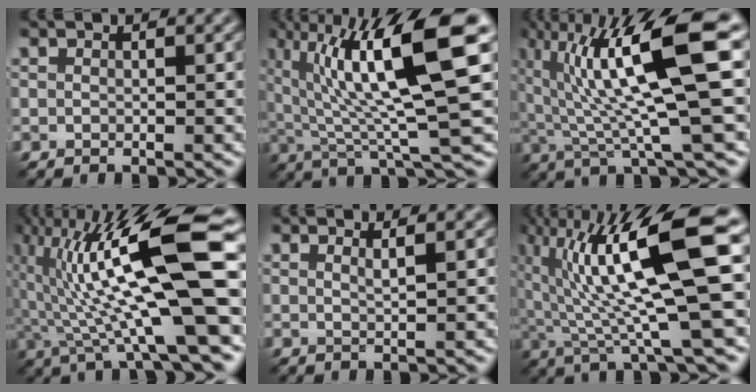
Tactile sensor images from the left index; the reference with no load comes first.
{"total": 13.1, "force": [4.5, 2.7, 12.0], "torque": [-0.187, 0.009, 0.078]}
{"total": 12.5, "force": [3.5, 2.5, 11.8], "torque": [-0.190, 0.005, 0.066]}
{"total": 15.8, "force": [2.5, 3.3, 15.3], "torque": [-0.260, 0.014, 0.045]}
{"total": 1.3, "force": [0.7, 0.4, 1.1], "torque": [-0.005, 0.002, 0.007]}
{"total": 14.0, "force": [3.7, 2.7, 13.3], "torque": [-0.223, 0.013, 0.070]}